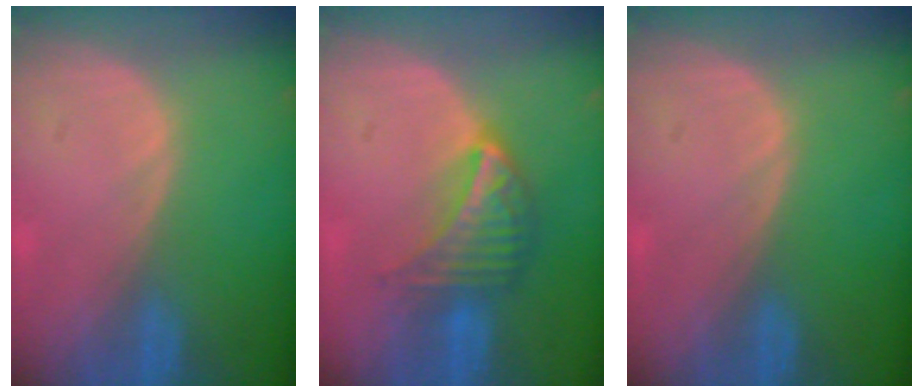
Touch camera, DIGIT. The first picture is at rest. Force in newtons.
{"total": 7.2, "press": 6.3, "slide": 3.3}
{"total": 0.0}